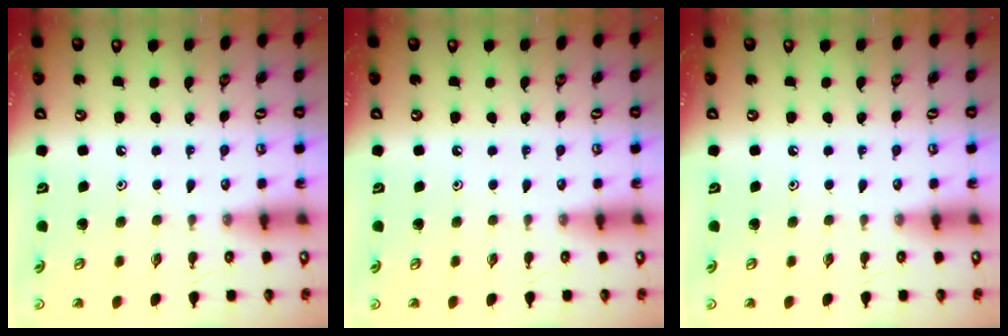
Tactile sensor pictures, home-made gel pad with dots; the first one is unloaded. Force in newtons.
{"total": 0.0}
{"total": 0.0}